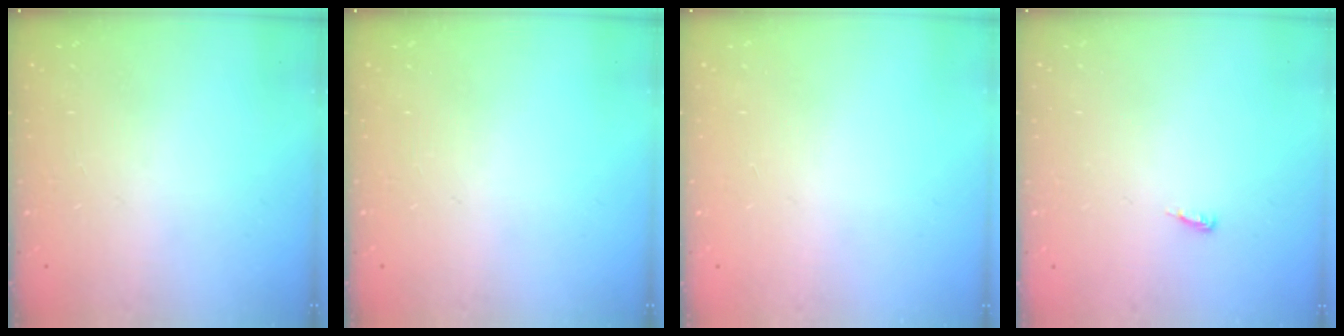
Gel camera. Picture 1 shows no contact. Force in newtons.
{"total": 0.0}
{"total": 1.1, "press": 0.9, "slide": 0.6}
{"total": 3.5, "press": 3.5, "slide": 0.3}